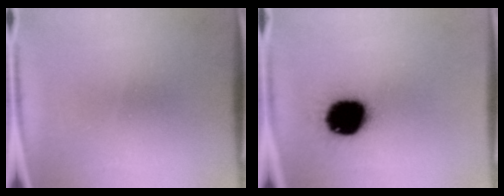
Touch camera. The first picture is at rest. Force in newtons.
{"total": 16.7}